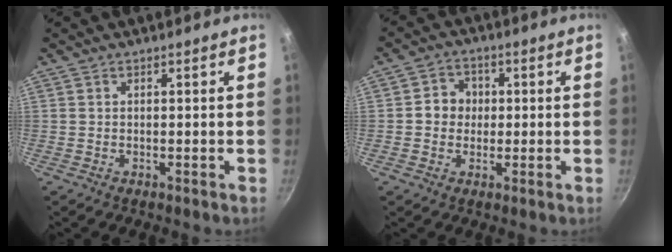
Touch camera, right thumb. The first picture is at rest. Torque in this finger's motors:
{"motor_torque": [0.26, 1.59, 0.43, 0.26, 0.03]}